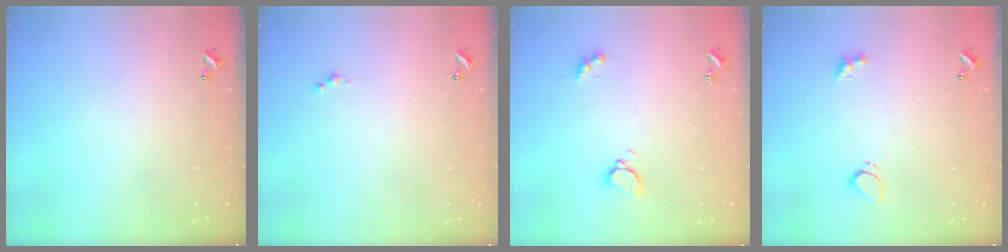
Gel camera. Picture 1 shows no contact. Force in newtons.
{"total": 0.0}
{"total": 3.4, "press": 3.3, "slide": 0.4}
{"total": 2.2, "press": 2.1, "slide": 0.6}